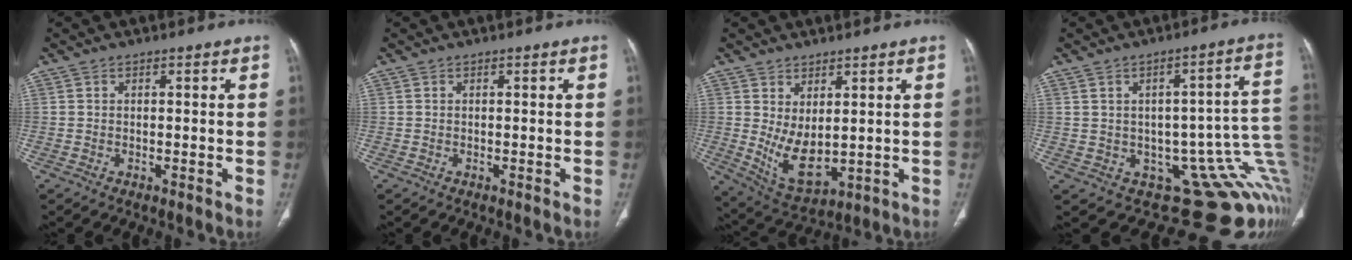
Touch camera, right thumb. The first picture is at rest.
{"total": 0.0}
{"total": 9.0, "force": [1.3, 4.8, 7.5], "torque": [-0.126, -0.027, 0.052]}
{"total": 18.6, "force": [-1.2, 8.4, 16.5], "torque": [-0.171, 0.017, 0.007]}